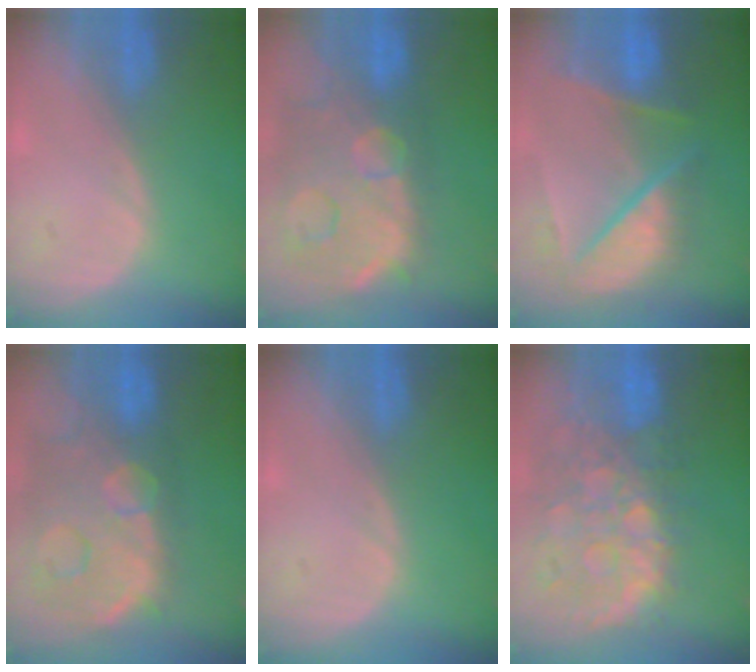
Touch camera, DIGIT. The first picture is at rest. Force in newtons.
{"total": 14.8, "press": 12.1, "slide": 8.6}
{"total": 10.3, "press": 8.6, "slide": 5.5}
{"total": 14.6, "press": 11.8, "slide": 8.5}
{"total": 0.0}
{"total": 12.6, "press": 10.4, "slide": 7.1}